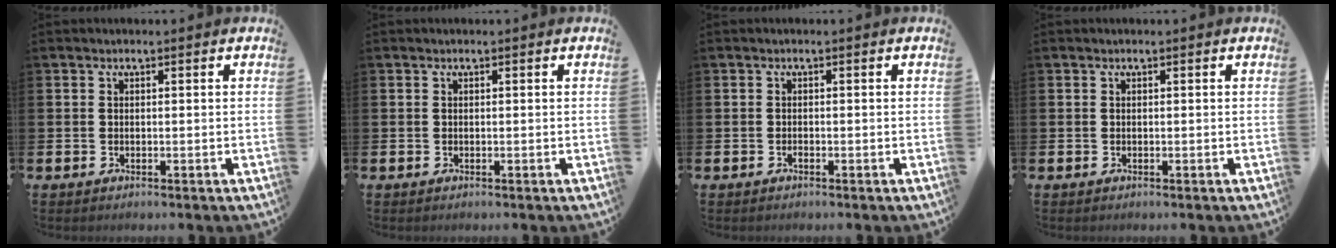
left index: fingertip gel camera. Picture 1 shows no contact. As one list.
[{"total": 0.0}, {"total": 0.5, "force": [-0.4, 0.1, 0.3], "torque": [-0.005, -0.003, -0.009]}, {"total": 0.0}]